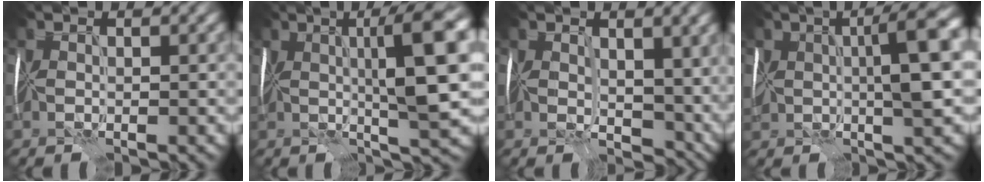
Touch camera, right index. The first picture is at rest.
{"total": 9.6, "force": [1.1, 1.5, 9.4], "torque": [-0.127, 0.016, 0.020]}
{"total": 6.1, "force": [1.1, 3.7, 4.8], "torque": [-0.079, -0.014, 0.030]}
{"total": 8.1, "force": [0.9, 2.4, 7.7], "torque": [-0.124, 0.012, 0.022]}